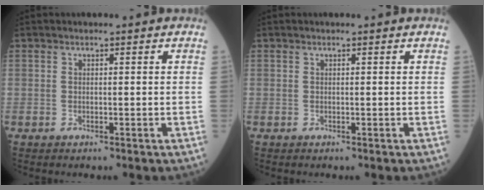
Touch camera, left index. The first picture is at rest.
{"total": 0.0}